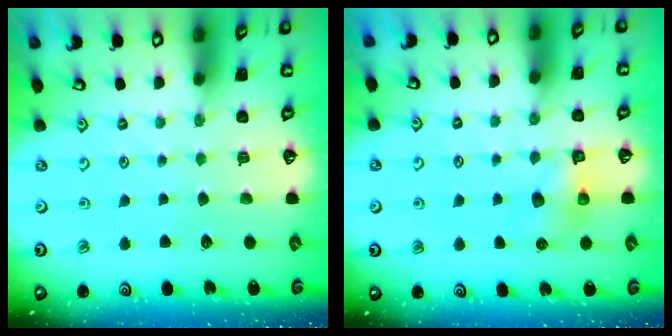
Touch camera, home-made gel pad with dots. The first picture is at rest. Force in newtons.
{"total": 6.4, "press": 6.3, "slide": 0.4}